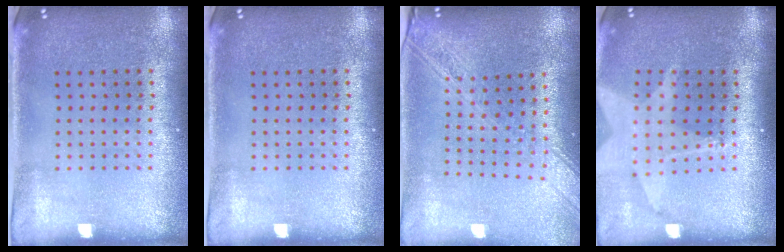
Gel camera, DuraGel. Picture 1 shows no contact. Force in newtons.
{"total": 0.0}
{"total": 2.1, "press": 1.8, "slide": 1.1}
{"total": 2.0, "press": 1.5, "slide": 1.3}